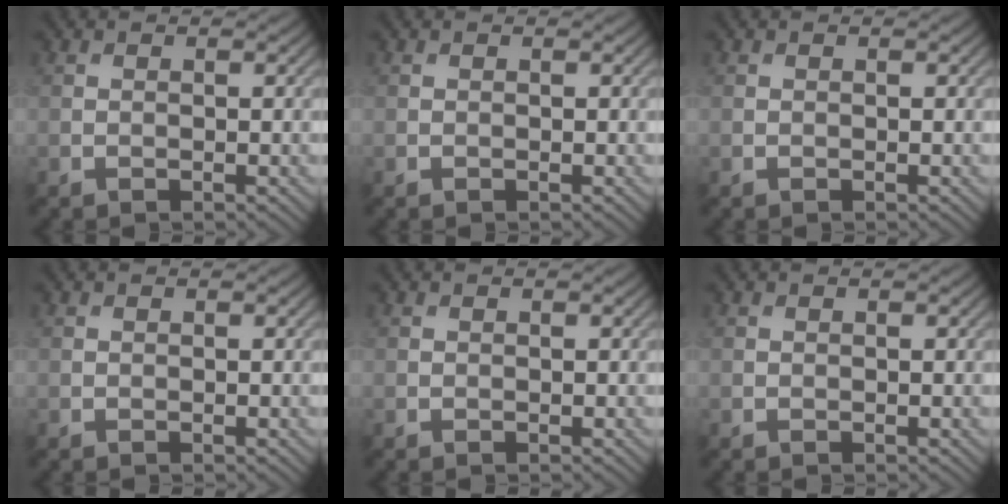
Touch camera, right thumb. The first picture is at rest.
{"total": 0.0}
{"total": 0.0}
{"total": 0.0}
{"total": 0.0}
{"total": 0.0}